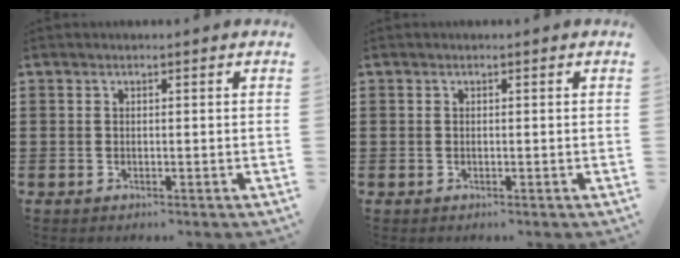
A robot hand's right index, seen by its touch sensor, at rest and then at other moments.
{"total": 0.0}